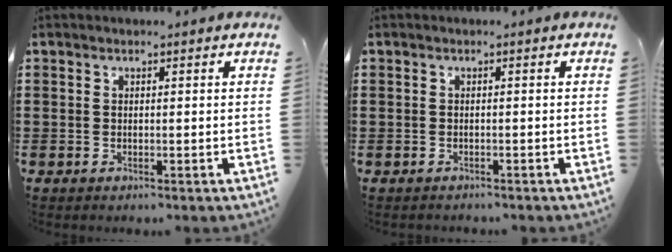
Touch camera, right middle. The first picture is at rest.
{"total": 0.6, "force": [-0.5, 0.3, -0.2], "torque": [0.004, 0.004, -0.012]}